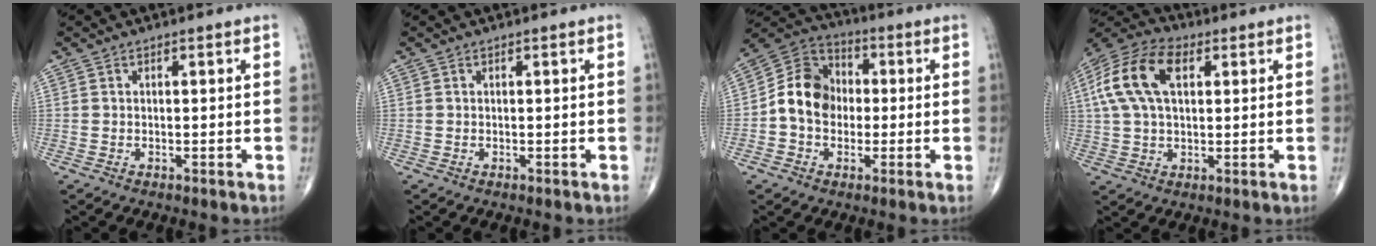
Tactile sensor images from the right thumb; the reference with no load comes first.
{"total": 0.0}
{"total": 11.2, "force": [-0.7, 9.0, 6.5], "torque": [-0.097, 0.036, -0.026]}
{"total": 14.5, "force": [3.9, 8.4, 11.2], "torque": [-0.226, 0.023, 0.067]}